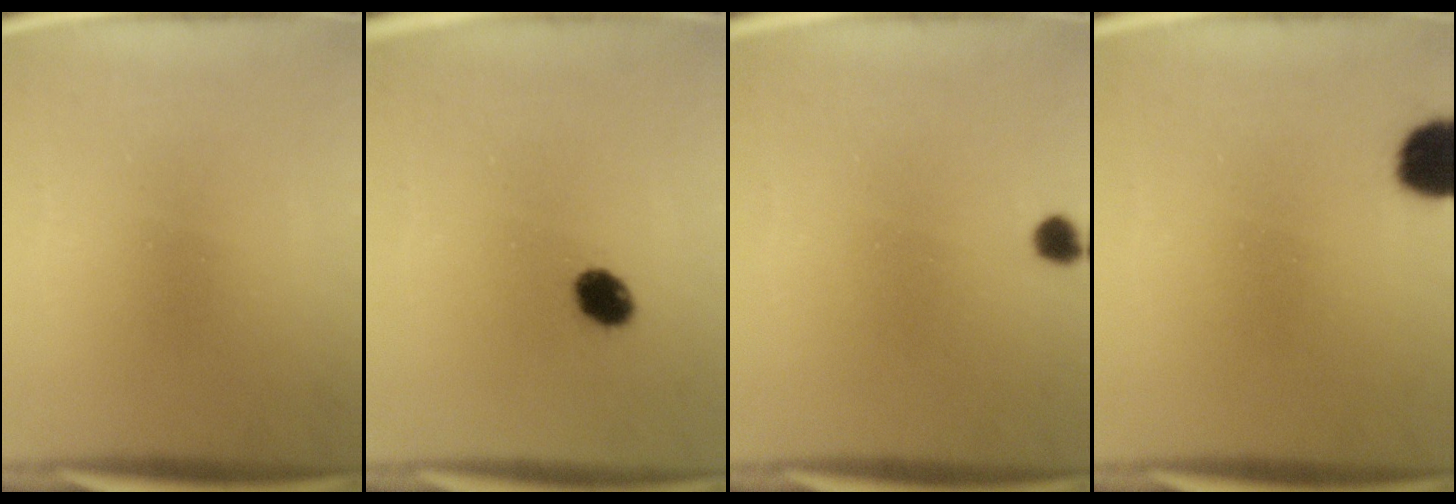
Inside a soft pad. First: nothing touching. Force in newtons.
{"total": 4.8}
{"total": 2.0}
{"total": 7.2}